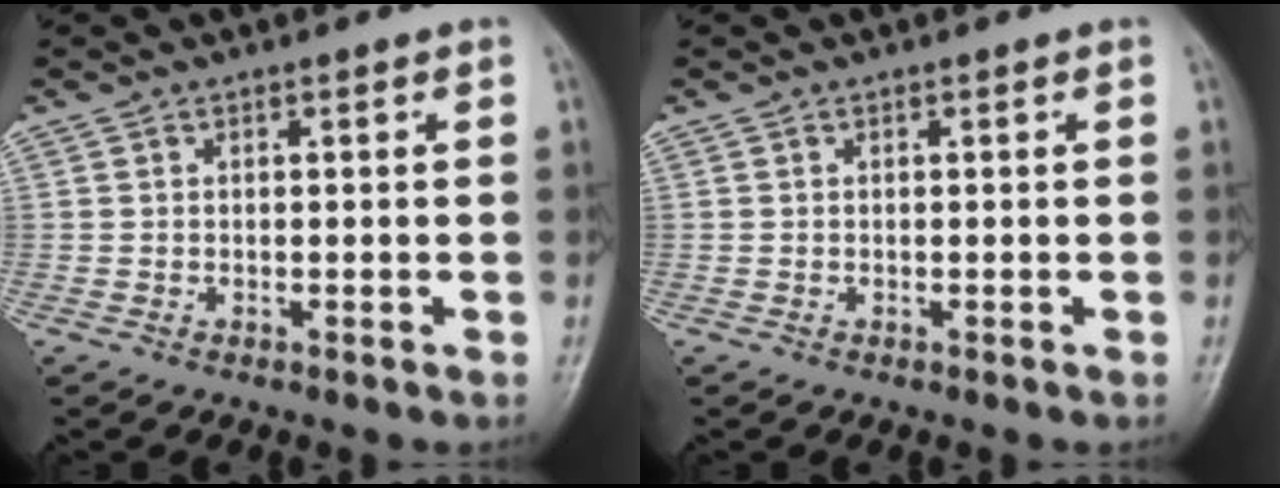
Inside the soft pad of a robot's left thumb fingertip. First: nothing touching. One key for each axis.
{"total": 0.0}